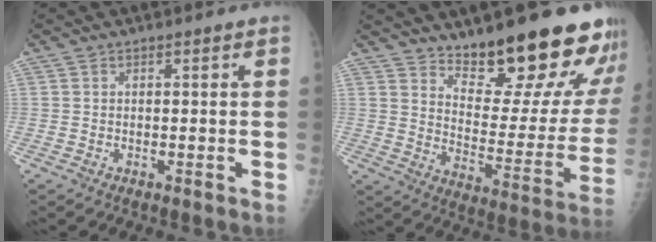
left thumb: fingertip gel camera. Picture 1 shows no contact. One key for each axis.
{"total": 21.4, "fx": 17.4, "fy": 5.9, "fz": 11.0, "tx": -0.106, "ty": -0.132, "tz": 0.240}